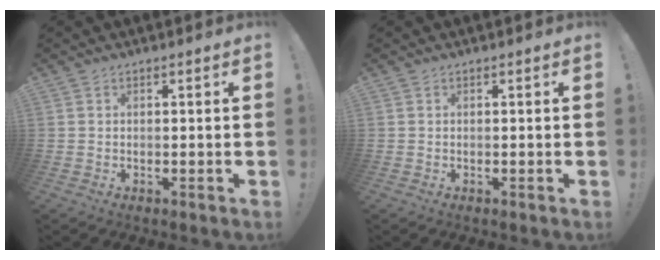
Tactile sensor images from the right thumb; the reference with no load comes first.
{"total": 0.0}